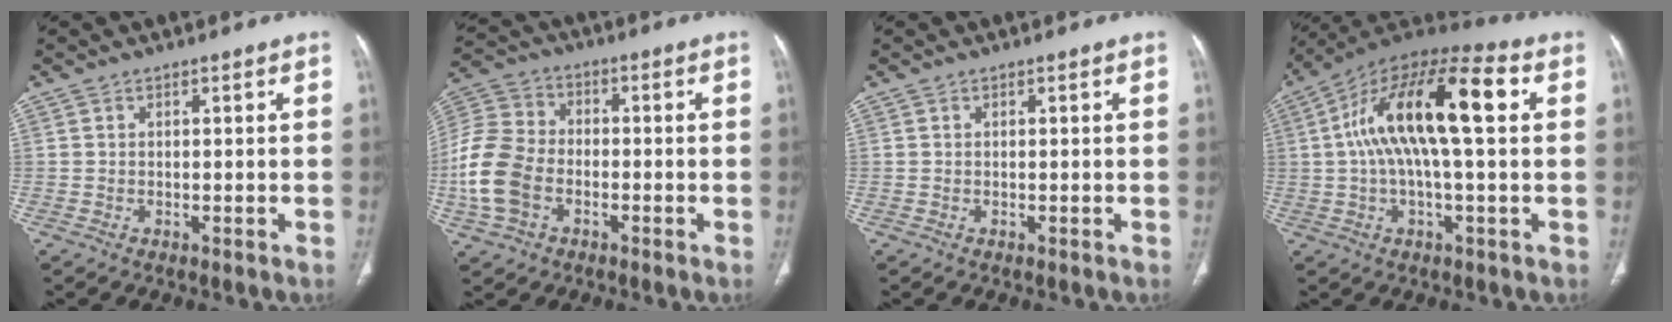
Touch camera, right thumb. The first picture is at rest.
{"total": 13.0, "force": [-3.4, 9.4, 8.3], "torque": [-0.180, 0.023, -0.072]}
{"total": 0.0}
{"total": 19.2, "force": [3.1, 6.4, 17.8], "torque": [-0.319, 0.039, 0.043]}